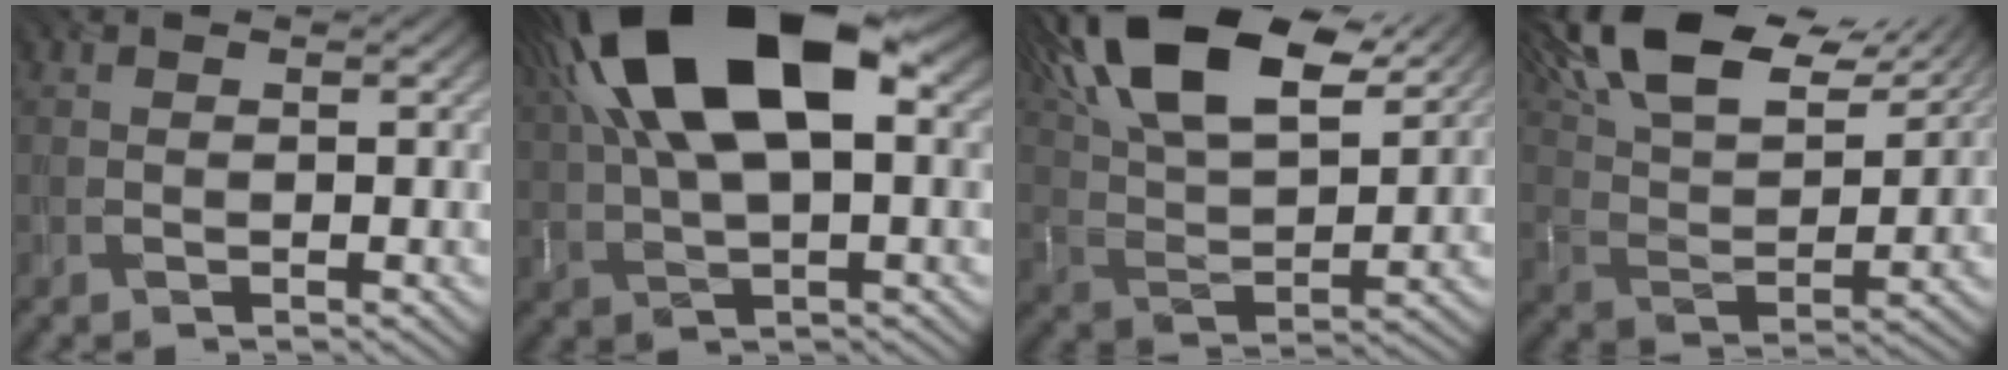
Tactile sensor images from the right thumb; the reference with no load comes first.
{"total": 18.4, "force": [6.4, 8.9, 14.8], "torque": [-0.282, 0.048, 0.091]}
{"total": 17.4, "force": [10.4, 7.6, 11.6], "torque": [-0.242, 0.030, 0.164]}
{"total": 15.3, "force": [10.6, 5.9, 9.3], "torque": [-0.196, 0.026, 0.181]}